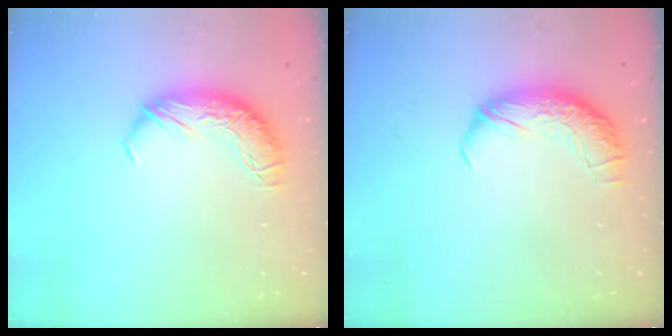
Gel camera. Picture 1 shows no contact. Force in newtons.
{"total": 2.4, "press": 1.1, "slide": 2.2}